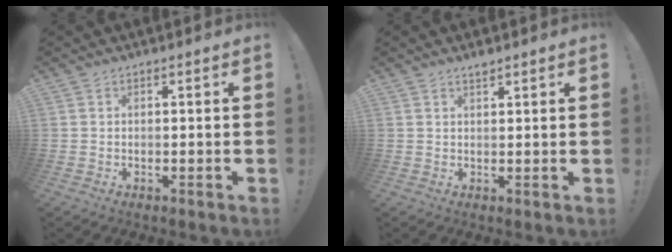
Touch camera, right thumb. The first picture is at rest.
{"total": 1.5, "force": [1.4, 0.1, 0.6], "torque": [0.003, -0.008, 0.022]}